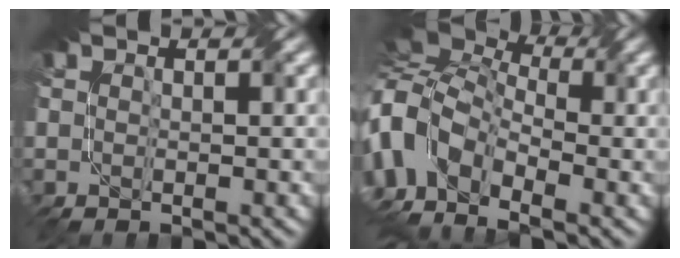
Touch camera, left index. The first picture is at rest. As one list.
[{"total": 12.4, "force": [-2.1, 8.4, 8.8], "torque": [-0.206, 0.001, -0.053]}]